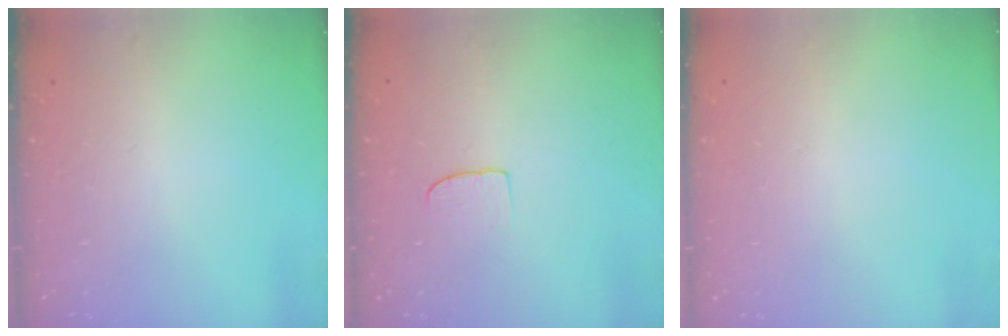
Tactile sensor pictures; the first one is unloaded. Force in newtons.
{"total": 4.7, "press": 4.7, "slide": 0.4}
{"total": 0.0}